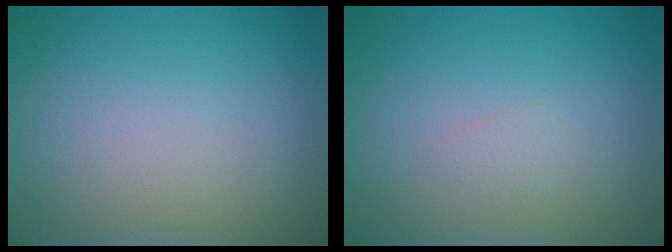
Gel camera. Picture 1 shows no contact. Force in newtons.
{"total": 0.6, "press": 0.6, "slide": 0.0}